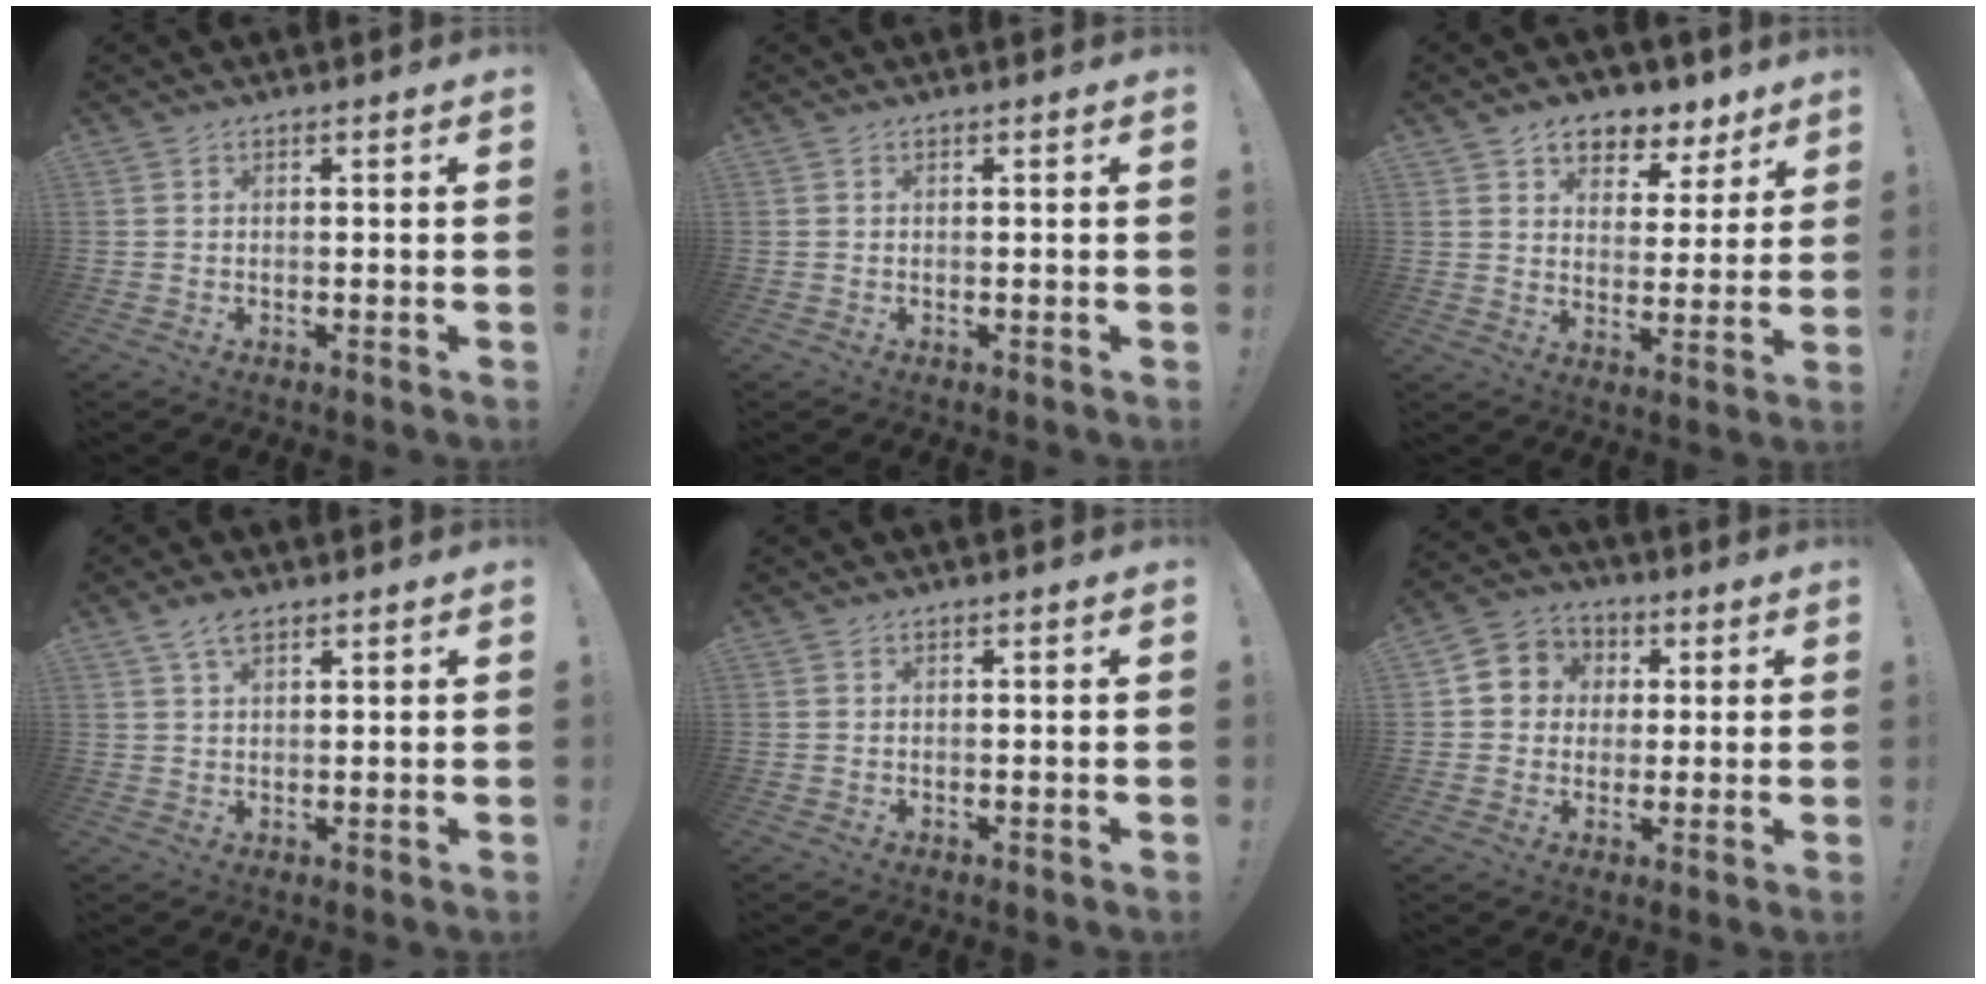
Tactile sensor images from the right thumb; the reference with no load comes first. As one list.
[{"total": 0.0}, {"total": 7.6, "force": [5.4, 4.8, 2.2], "torque": [-0.032, -0.039, 0.102]}, {"total": 4.4, "force": [2.7, 2.0, 2.7], "torque": [-0.050, -0.008, 0.050]}, {"total": 0.0}, {"total": 7.7, "force": [-0.1, 7.4, 2.0], "torque": [-0.029, 0.015, 0.004]}]